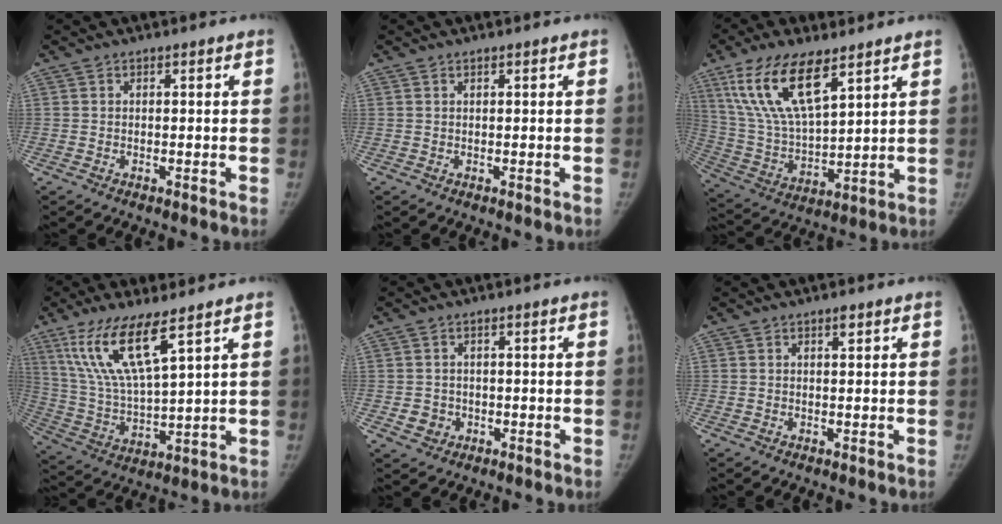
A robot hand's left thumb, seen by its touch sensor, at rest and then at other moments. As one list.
[{"total": 0.0}, {"total": 16.9, "force": [9.5, 6.5, 12.4], "torque": [-0.231, -0.033, 0.190]}, {"total": 14.1, "force": [8.2, 3.1, 11.0], "torque": [-0.225, -0.038, 0.173]}, {"total": 2.9, "force": [-0.7, 2.7, 0.9], "torque": [-0.004, 0.004, -0.004]}, {"total": 1.1, "force": [0.7, 0.4, 0.8], "torque": [-0.010, -0.002, 0.010]}]